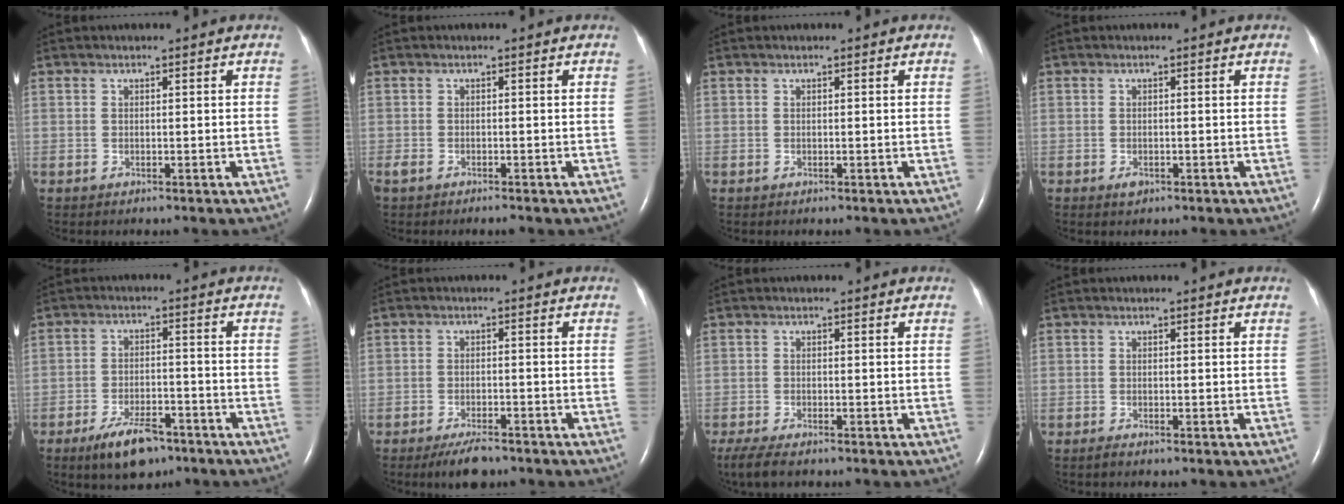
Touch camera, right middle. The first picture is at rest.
{"total": 2.3, "force": [-1.7, 0.9, 1.3], "torque": [-0.033, -0.006, -0.027]}
{"total": 0.0}
{"total": 1.0, "force": [-0.6, 0.6, 0.6], "torque": [-0.012, 0.000, -0.004]}
{"total": 7.7, "force": [-5.3, 2.9, 4.7], "torque": [-0.091, -0.005, -0.087]}
{"total": 4.4, "force": [-3.4, 1.2, 2.5], "torque": [-0.049, -0.005, -0.055]}
{"total": 4.8, "force": [-3.6, 1.2, 2.9], "torque": [-0.057, -0.015, -0.057]}
{"total": 0.5, "force": [-0.4, 0.0, 0.3], "torque": [-0.009, -0.002, -0.009]}